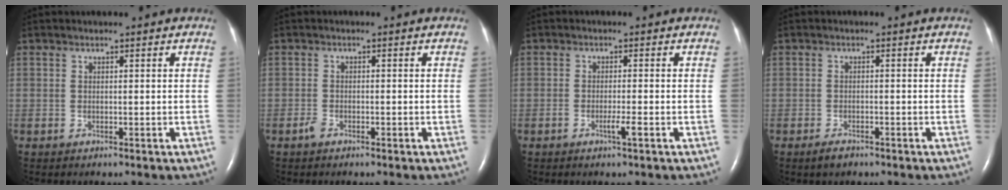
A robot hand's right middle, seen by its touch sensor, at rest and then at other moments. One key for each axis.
{"total": 1.1, "fx": -0.8, "fy": 0.4, "fz": 0.6, "tx": -0.019, "ty": -0.001, "tz": -0.016}
{"total": 1.9, "fx": -0.9, "fy": -0.2, "fz": 1.6, "tx": -0.033, "ty": -0.003, "tz": -0.017}
{"total": 1.8, "fx": -1.4, "fy": 0.7, "fz": 0.9, "tx": -0.026, "ty": -0.002, "tz": -0.020}